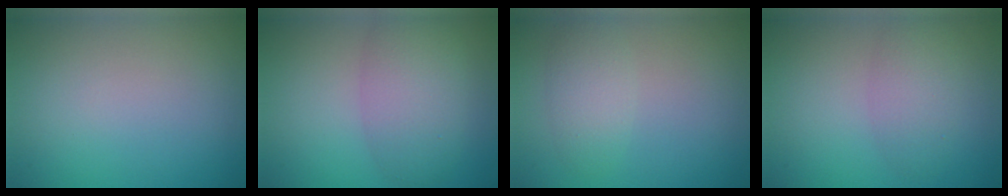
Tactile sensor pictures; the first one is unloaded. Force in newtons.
{"total": 5.0, "press": 5.0, "slide": 0.1}
{"total": 2.6, "press": 2.6, "slide": 0.1}
{"total": 2.7, "press": 2.7, "slide": 0.2}